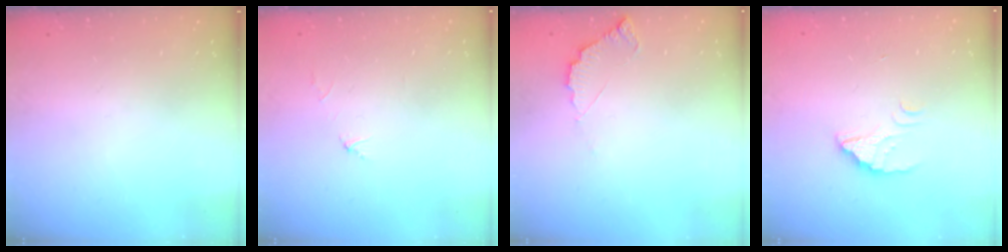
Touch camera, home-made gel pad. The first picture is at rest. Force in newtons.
{"total": 2.9, "press": 2.9, "slide": 0.3}
{"total": 3.4, "press": 3.4, "slide": 0.1}
{"total": 2.7, "press": 2.7, "slide": 0.1}